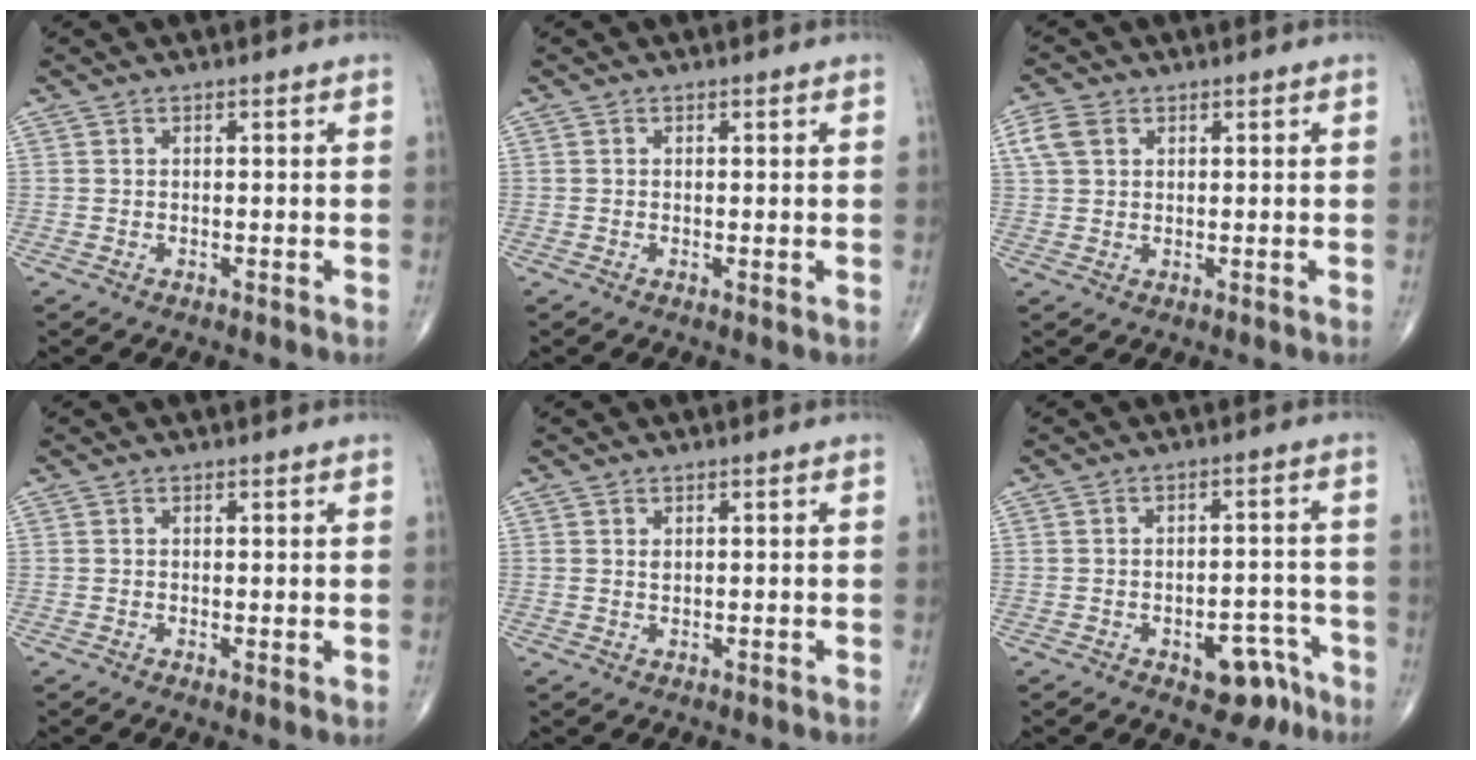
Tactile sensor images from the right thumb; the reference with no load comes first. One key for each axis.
{"total": 0.6, "fx": 0.0, "fy": 0.1, "fz": 0.6, "tx": -0.014, "ty": -0.004, "tz": -0.003}
{"total": 4.3, "fx": 1.7, "fy": 3.1, "fz": 2.5, "tx": -0.052, "ty": 0.007, "tz": 0.036}
{"total": 1.2, "fx": 0.0, "fy": 0.3, "fz": 1.2, "tx": -0.023, "ty": -0.007, "tz": -0.002}
{"total": 0.7, "fx": 0.3, "fy": 0.4, "fz": 0.5, "tx": -0.005, "ty": 0.000, "tz": 0.007}
{"total": 7.5, "fx": -4.3, "fy": 4.2, "fz": 4.6, "tx": -0.031, "ty": 0.039, "tz": -0.051}